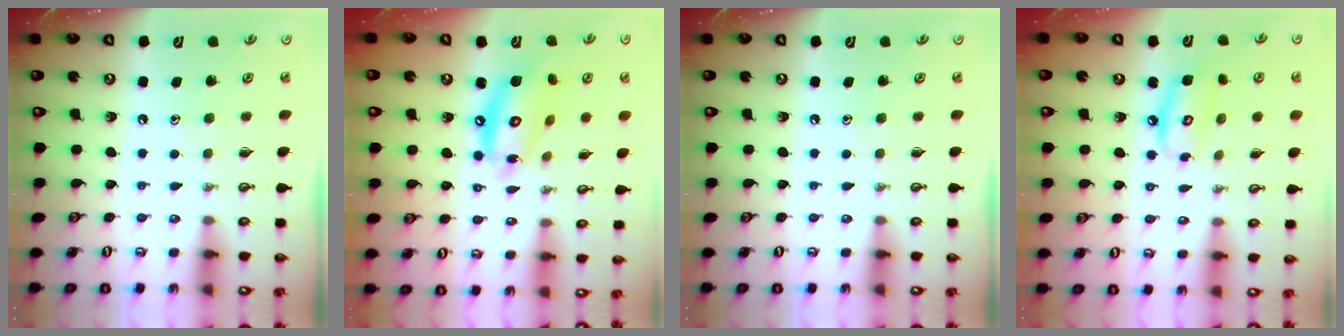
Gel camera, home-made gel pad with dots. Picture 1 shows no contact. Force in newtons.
{"total": 14.2, "press": 14.1, "slide": 1.2}
{"total": 0.0}
{"total": 8.1, "press": 8.1, "slide": 0.6}